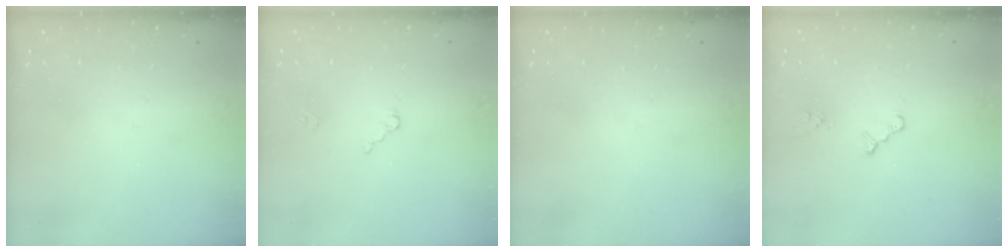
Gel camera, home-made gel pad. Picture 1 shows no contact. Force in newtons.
{"total": 2.6, "press": 2.6, "slide": 0.4}
{"total": 0.0}
{"total": 2.3, "press": 2.3, "slide": 0.3}